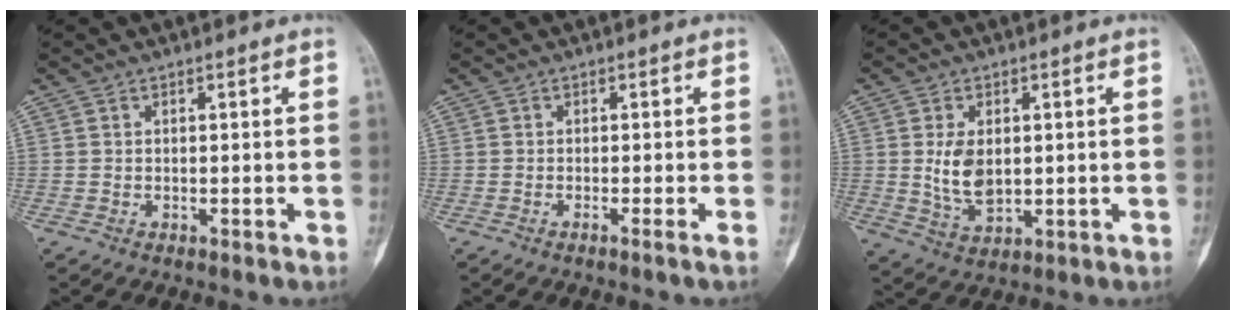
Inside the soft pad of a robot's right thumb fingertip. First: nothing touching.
{"total": 1.3, "force": [-0.8, -0.5, 0.9], "torque": [-0.007, 0.005, -0.015]}
{"total": 7.1, "force": [0.7, 4.4, 5.6], "torque": [-0.096, -0.011, 0.025]}